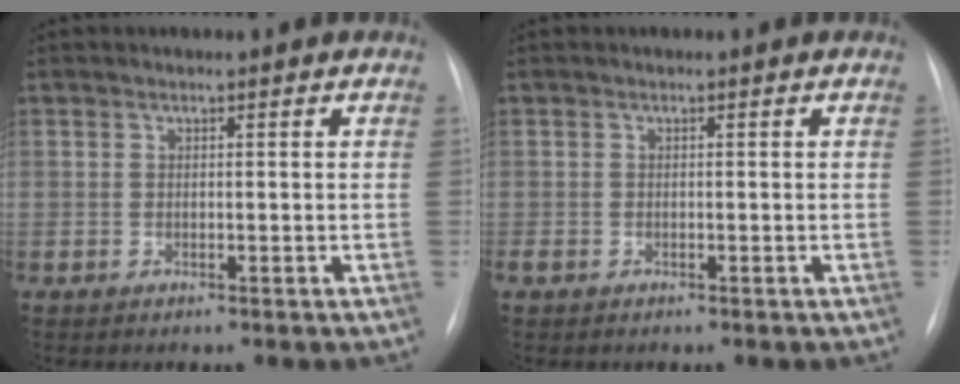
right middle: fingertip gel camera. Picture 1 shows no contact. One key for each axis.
{"total": 0.7, "fx": -0.4, "fy": 0.5, "fz": 0.3, "tx": -0.006, "ty": 0.002, "tz": -0.006}